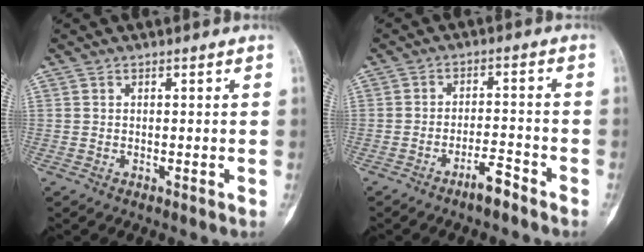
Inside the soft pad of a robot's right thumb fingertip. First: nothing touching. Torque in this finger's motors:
{"motor_torque": [1.31, 0.26, 0.50, -0.80, 0.23]}